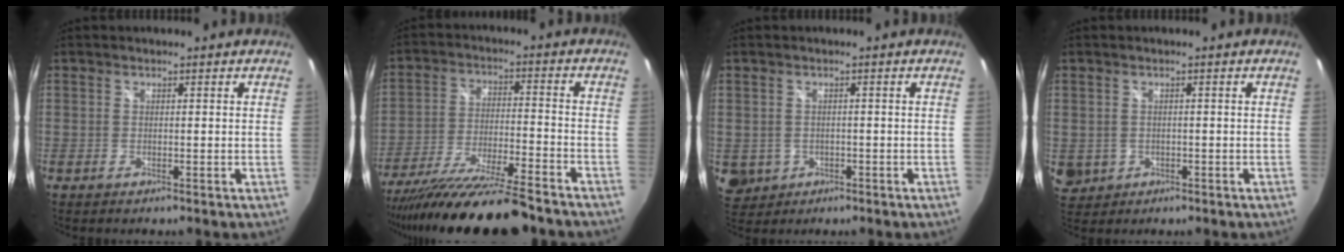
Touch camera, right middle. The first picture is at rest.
{"total": 19.0, "force": [-16.3, 0.8, 9.7], "torque": [-0.190, -0.057, -0.266]}
{"total": 5.6, "force": [-1.1, 5.1, 2.1], "torque": [-0.056, -0.004, -0.002]}
{"total": 5.5, "force": [-0.7, 5.0, 2.3], "torque": [-0.058, -0.002, 0.004]}